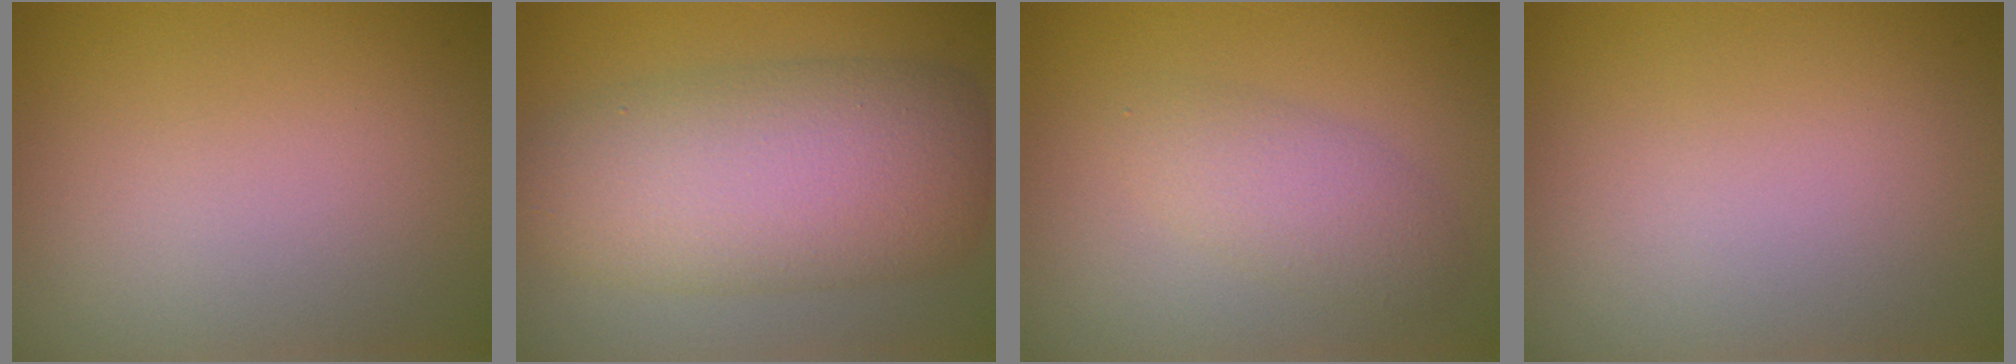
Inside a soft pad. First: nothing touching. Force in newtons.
{"total": 9.6, "press": 9.6, "slide": 0.1}
{"total": 2.9, "press": 2.9, "slide": 0.0}
{"total": 0.0}